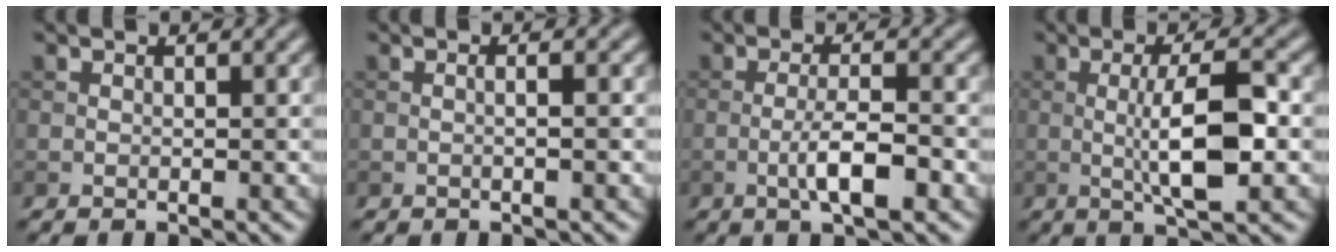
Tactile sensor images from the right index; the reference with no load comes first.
{"total": 1.5, "force": [0.1, 0.5, 1.5], "torque": [-0.004, -0.004, -0.004]}
{"total": 4.1, "force": [-1.4, 0.9, 3.8], "torque": [-0.068, 0.002, -0.029]}
{"total": 6.4, "force": [-0.4, 1.4, 6.3], "torque": [-0.111, 0.004, -0.009]}